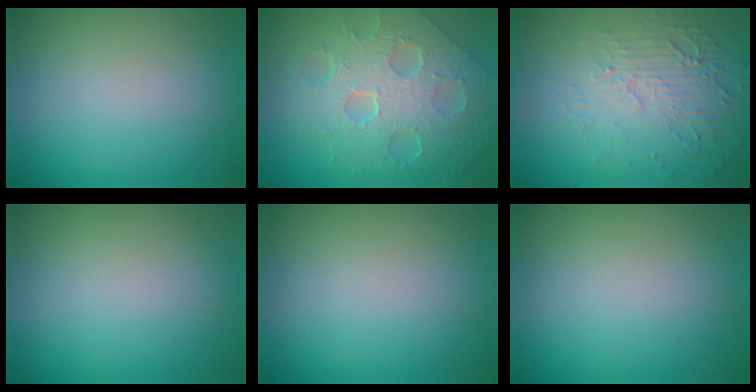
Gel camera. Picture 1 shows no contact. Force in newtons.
{"total": 9.0, "press": 6.5, "slide": 6.3}
{"total": 5.5, "press": 3.3, "slide": 4.4}
{"total": 0.0}
{"total": 0.0}
{"total": 0.0}